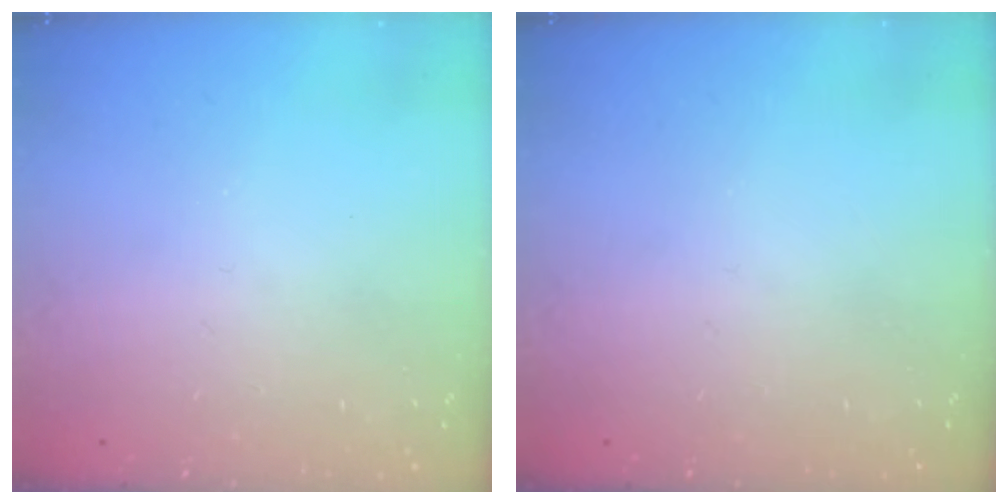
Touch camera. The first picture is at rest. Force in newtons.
{"total": 0.0}